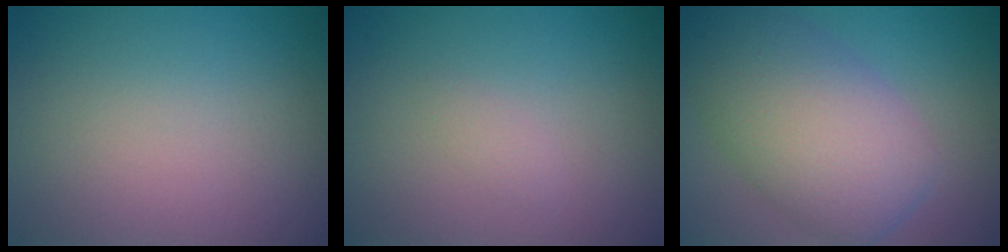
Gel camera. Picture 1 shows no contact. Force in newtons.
{"total": 0.7, "press": 0.7, "slide": 0.0}
{"total": 8.3, "press": 8.3, "slide": 0.2}